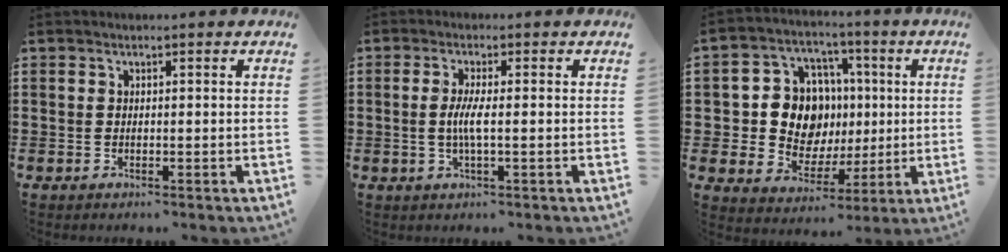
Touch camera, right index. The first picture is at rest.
{"total": 3.5, "force": [-0.3, 0.2, 3.5], "torque": [-0.078, -0.009, -0.011]}
{"total": 10.9, "force": [0.8, 9.5, 5.3], "torque": [-0.124, 0.016, 0.024]}